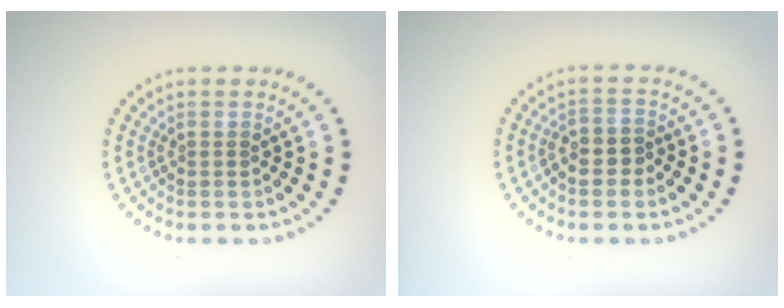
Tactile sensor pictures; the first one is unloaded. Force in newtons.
{"total": 1.7, "press": 1.6, "slide": 0.8}